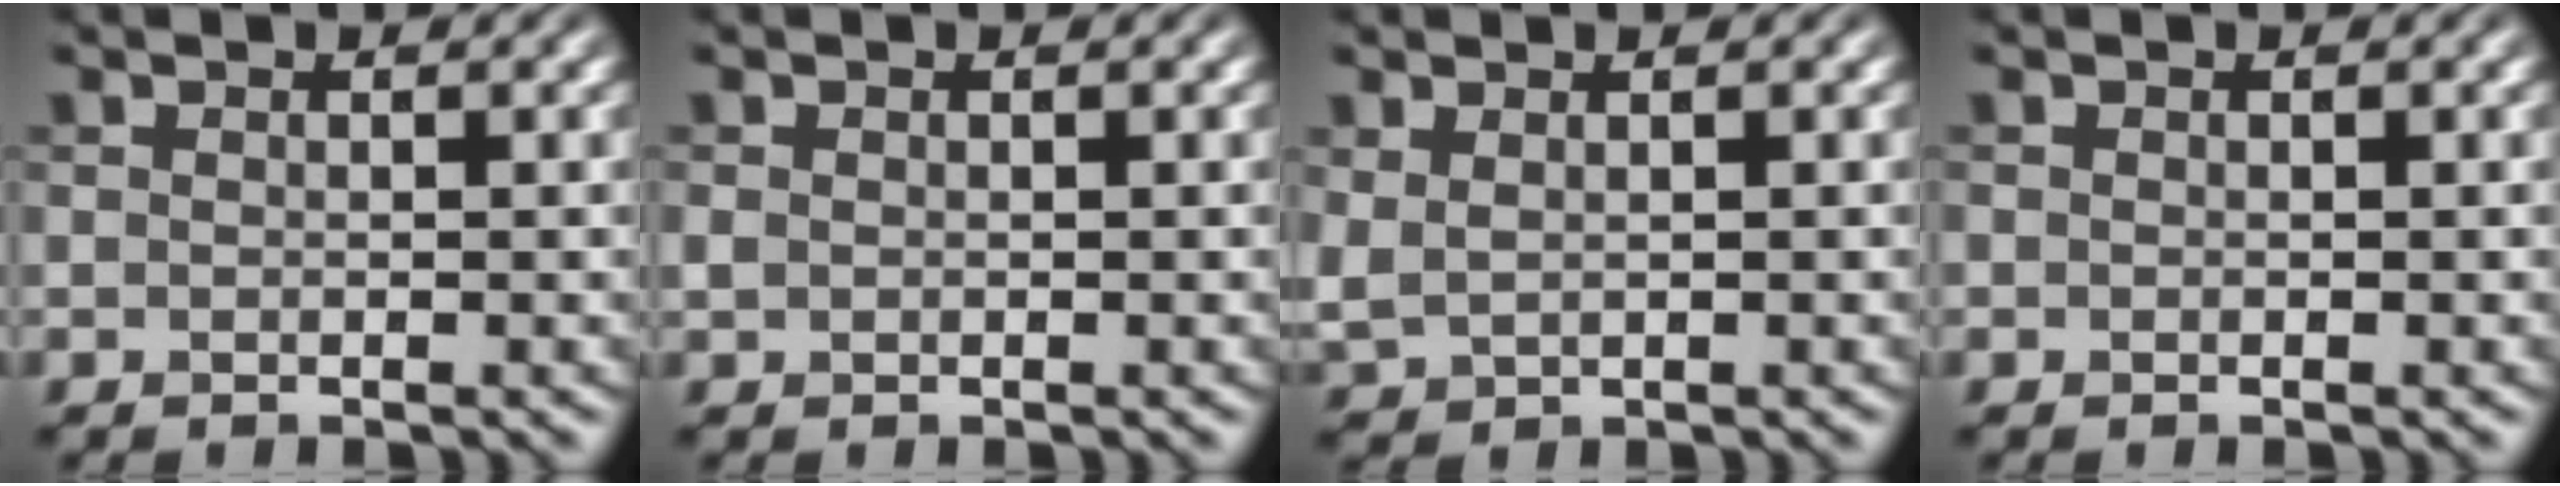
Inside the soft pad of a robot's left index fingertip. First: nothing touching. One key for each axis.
{"total": 0.5, "fx": 0.0, "fy": 0.5, "fz": 0.2, "tx": -0.005, "ty": -0.001, "tz": 0.000}
{"total": 1.7, "fx": 0.7, "fy": 1.0, "fz": 1.1, "tx": -0.031, "ty": -0.003, "tz": 0.022}
{"total": 0.0}